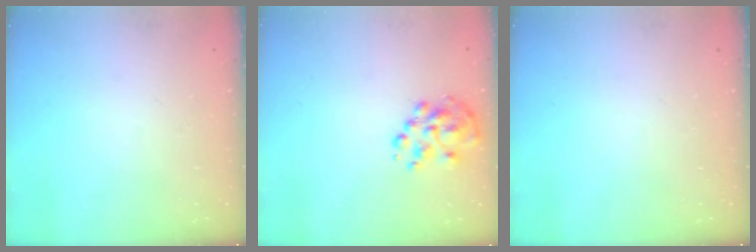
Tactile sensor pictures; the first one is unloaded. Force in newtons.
{"total": 7.3, "press": 7.0, "slide": 2.3}
{"total": 0.0}